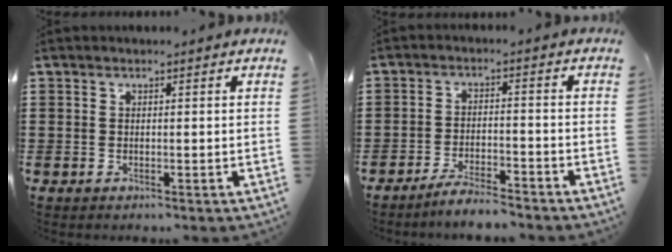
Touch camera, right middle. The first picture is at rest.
{"total": 4.5, "force": [-4.2, 0.1, 1.5], "torque": [-0.034, -0.003, -0.083]}